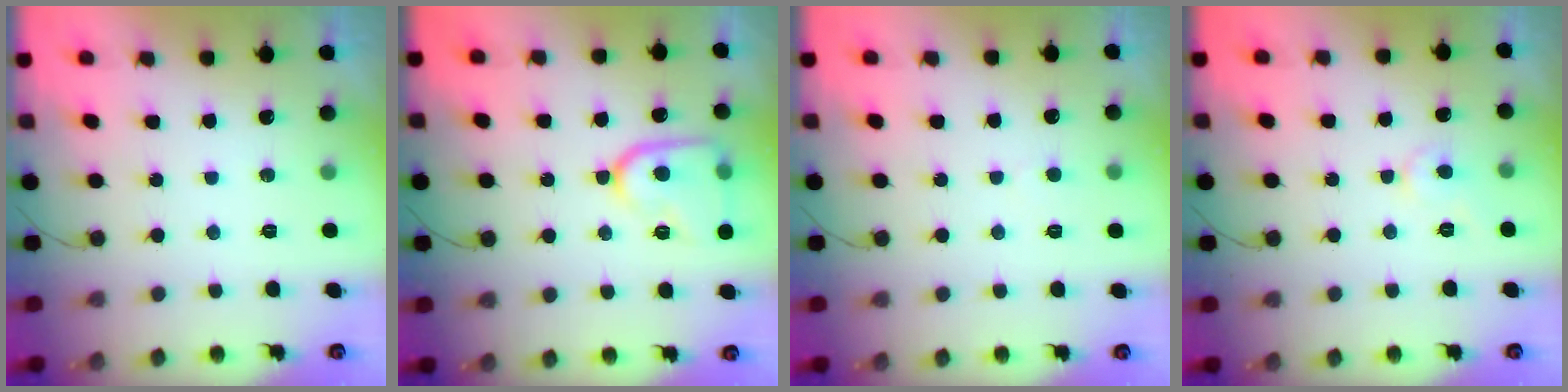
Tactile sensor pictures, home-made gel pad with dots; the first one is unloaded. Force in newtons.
{"total": 14.2, "press": 14.1, "slide": 1.4}
{"total": 2.5, "press": 2.5, "slide": 0.2}
{"total": 3.7, "press": 3.7, "slide": 0.1}